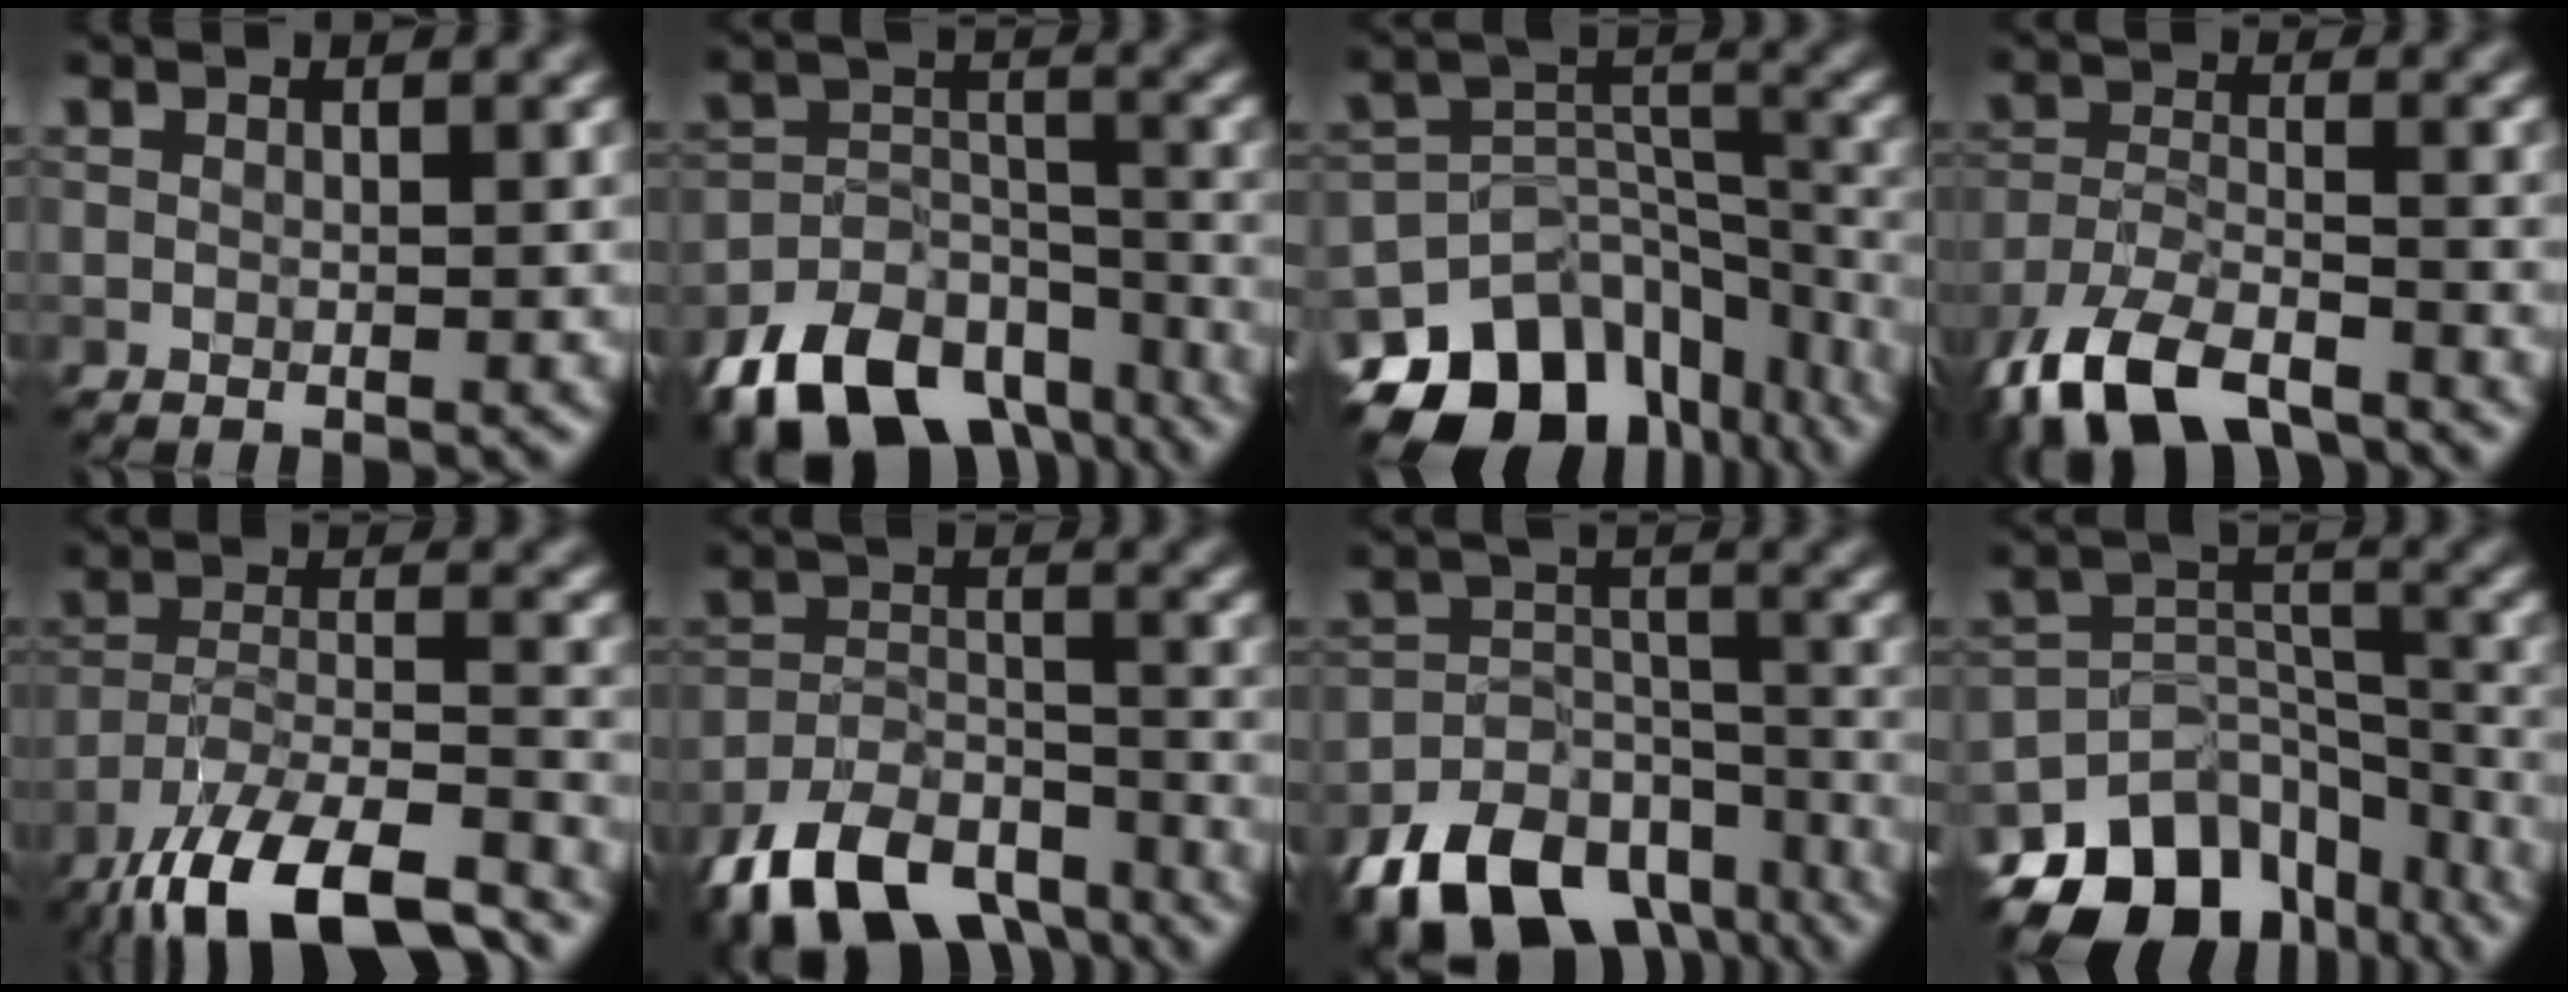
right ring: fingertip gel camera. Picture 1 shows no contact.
{"total": 10.7, "force": [-7.6, 5.7, 4.8], "torque": [-0.087, -0.010, -0.127]}
{"total": 13.5, "force": [-9.6, 8.0, 5.0], "torque": [-0.088, 0.001, -0.139]}
{"total": 9.3, "force": [-7.0, 3.6, 5.0], "torque": [-0.104, -0.013, -0.141]}
{"total": 13.7, "force": [-10.7, 4.0, 7.5], "torque": [-0.144, -0.022, -0.177]}
{"total": 9.8, "force": [-7.1, 4.6, 5.0], "torque": [-0.083, -0.010, -0.128]}
{"total": 11.6, "force": [-8.3, 6.2, 5.1], "torque": [-0.087, -0.019, -0.127]}
{"total": 12.0, "force": [-8.8, 6.9, 4.3], "torque": [-0.066, -0.002, -0.133]}